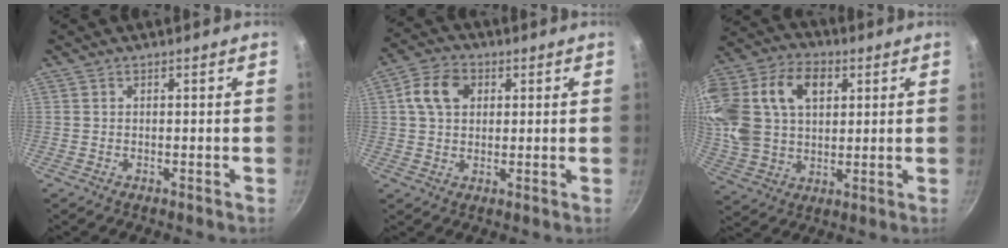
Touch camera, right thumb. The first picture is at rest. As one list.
[{"total": 7.8, "force": [2.0, 5.9, 4.7], "torque": [-0.074, 0.012, 0.026]}, {"total": 24.9, "force": [7.2, 17.2, 16.5], "torque": [-0.350, 0.020, 0.125]}]